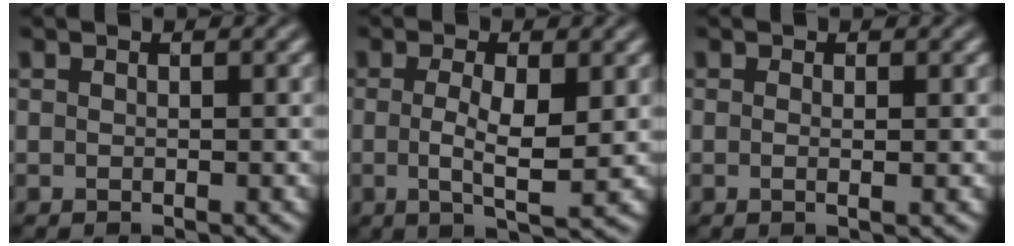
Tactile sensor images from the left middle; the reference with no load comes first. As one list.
[{"total": 4.1, "force": [-0.5, 0.7, 4.0], "torque": [-0.082, -0.009, 0.002]}, {"total": 0.9, "force": [-0.3, 0.1, 0.8], "torque": [-0.018, 0.000, -0.001]}]